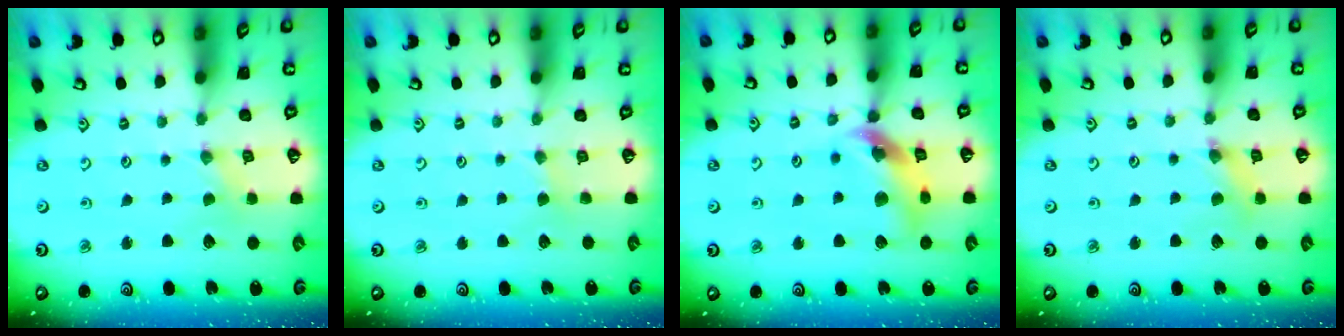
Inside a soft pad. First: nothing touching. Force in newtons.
{"total": 2.0, "press": 2.0, "slide": 0.3}
{"total": 13.2, "press": 13.0, "slide": 1.8}
{"total": 1.8, "press": 1.8, "slide": 0.3}